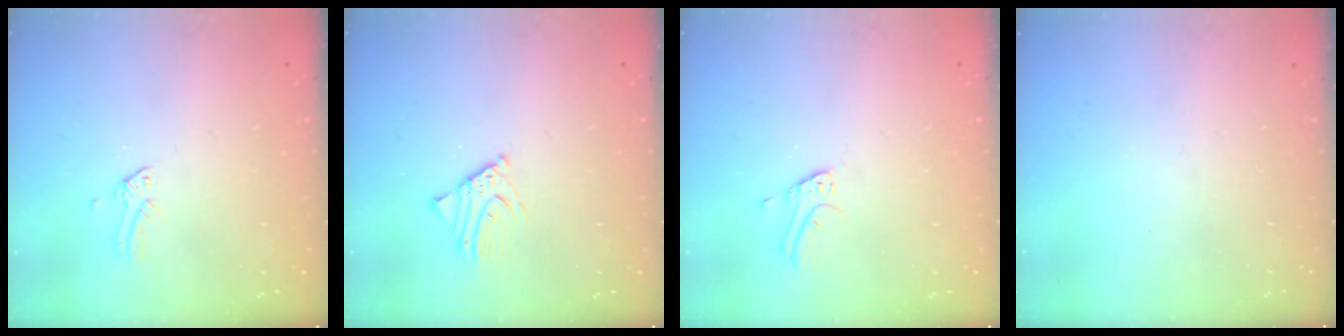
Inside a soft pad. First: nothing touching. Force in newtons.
{"total": 3.5, "press": 3.5, "slide": 0.3}
{"total": 4.6, "press": 4.6, "slide": 0.3}
{"total": 0.0}